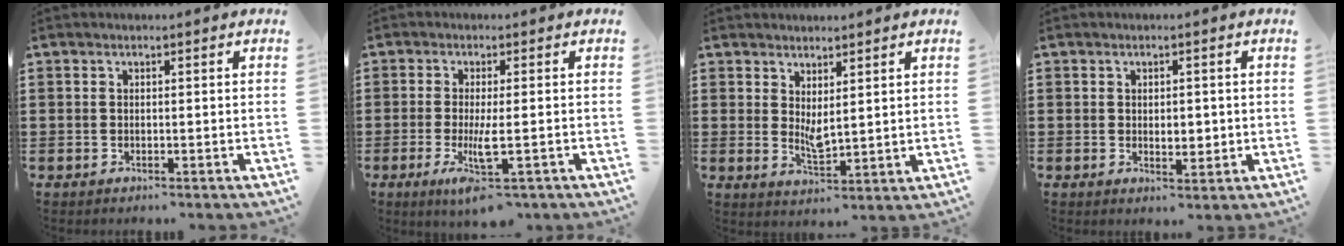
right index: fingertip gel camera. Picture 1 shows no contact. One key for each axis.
{"total": 5.9, "fx": -2.3, "fy": 1.0, "fz": 5.3, "tx": -0.116, "ty": -0.023, "tz": -0.043}
{"total": 2.7, "fx": 2.0, "fy": 0.6, "fz": 1.7, "tx": -0.040, "ty": -0.009, "tz": 0.038}
{"total": 2.7, "fx": 0.1, "fy": 1.5, "fz": 2.3, "tx": -0.038, "ty": 0.003, "tz": -0.001}